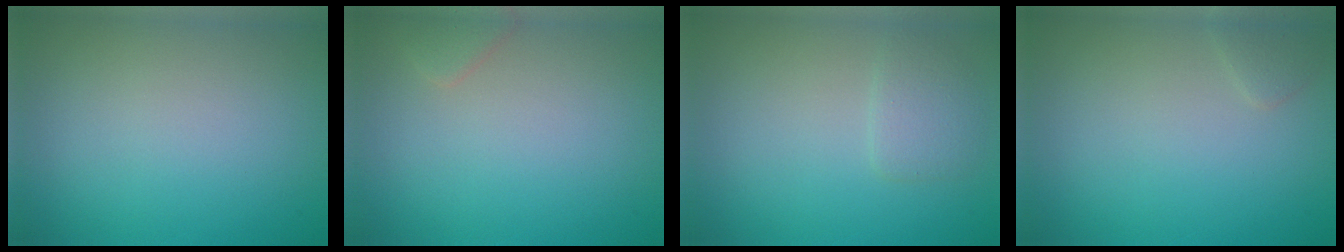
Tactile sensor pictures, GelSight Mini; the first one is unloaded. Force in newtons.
{"total": 1.2, "press": 1.2, "slide": 0.0}
{"total": 1.7, "press": 1.7, "slide": 0.1}
{"total": 0.8, "press": 0.8, "slide": 0.0}